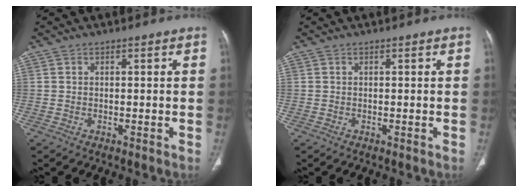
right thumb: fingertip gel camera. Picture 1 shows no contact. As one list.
[{"total": 0.0}]